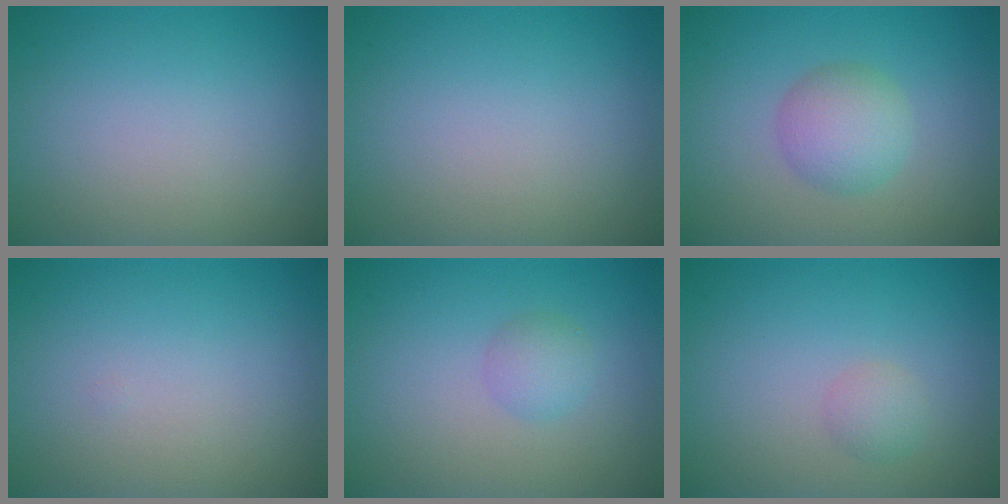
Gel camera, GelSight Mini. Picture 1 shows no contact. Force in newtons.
{"total": 0.0}
{"total": 3.4, "press": 3.4, "slide": 0.1}
{"total": 0.0}
{"total": 1.7, "press": 1.7, "slide": 0.0}
{"total": 1.3, "press": 1.3, "slide": 0.0}